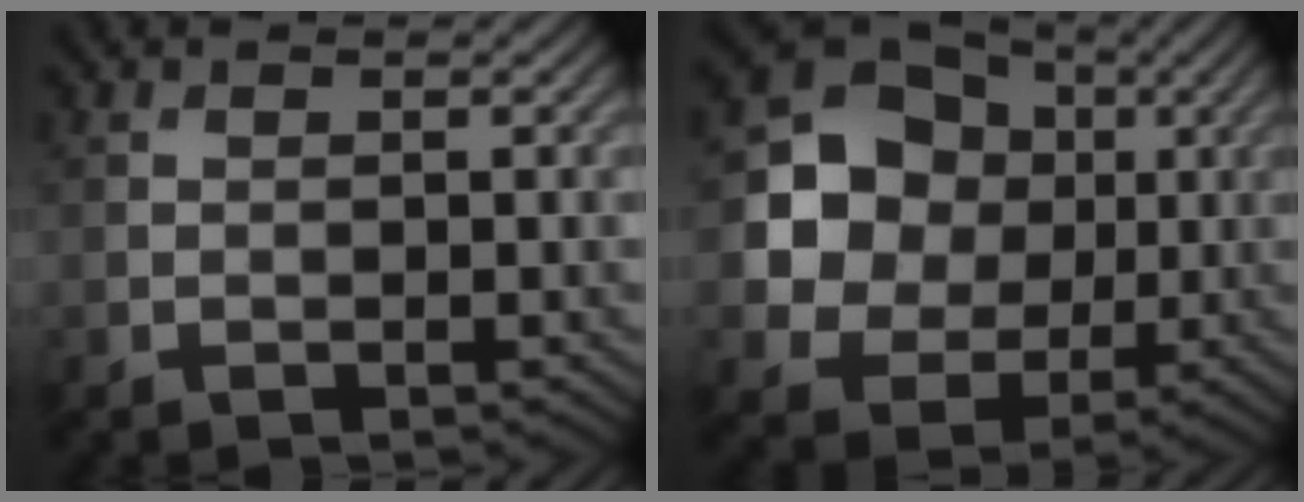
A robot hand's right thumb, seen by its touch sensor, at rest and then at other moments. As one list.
[{"total": 12.4, "force": [1.6, 10.9, 5.7], "torque": [-0.129, 0.009, 0.023]}]